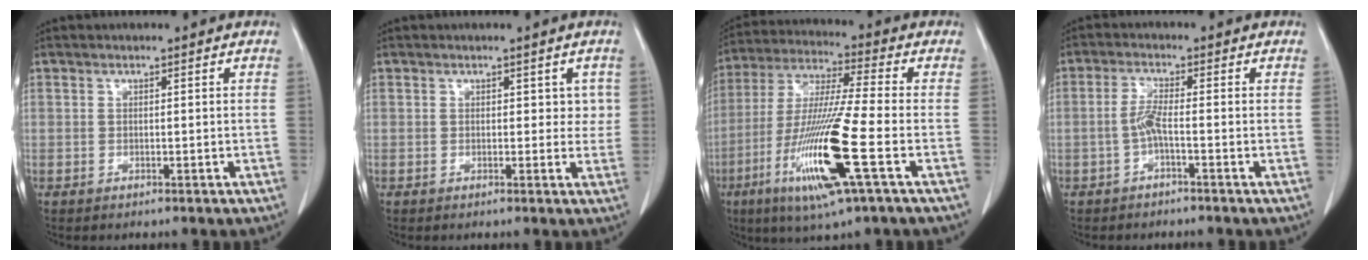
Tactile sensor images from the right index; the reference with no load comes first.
{"total": 2.4, "force": [0.7, 1.7, 1.5], "torque": [-0.003, 0.004, 0.007]}
{"total": 16.8, "force": [-5.9, 0.0, 15.7], "torque": [-0.327, -0.027, -0.113]}
{"total": 2.8, "force": [-1.0, -0.1, 2.6], "torque": [-0.054, 0.003, -0.021]}